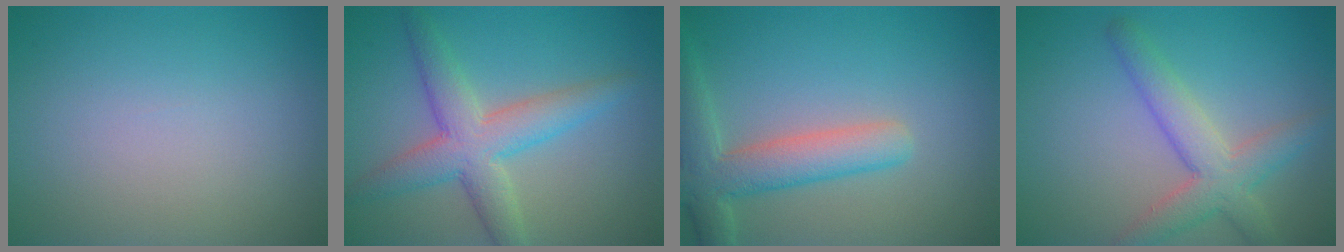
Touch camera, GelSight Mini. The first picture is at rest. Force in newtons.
{"total": 5.4, "press": 5.4, "slide": 0.2}
{"total": 5.3, "press": 5.3, "slide": 0.4}
{"total": 4.6, "press": 4.6, "slide": 0.3}